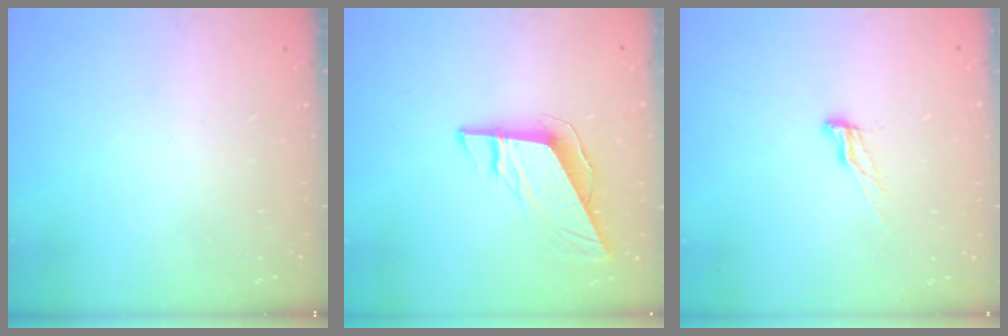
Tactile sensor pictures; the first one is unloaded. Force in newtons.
{"total": 9.3, "press": 9.2, "slide": 1.3}
{"total": 6.2, "press": 6.1, "slide": 0.7}